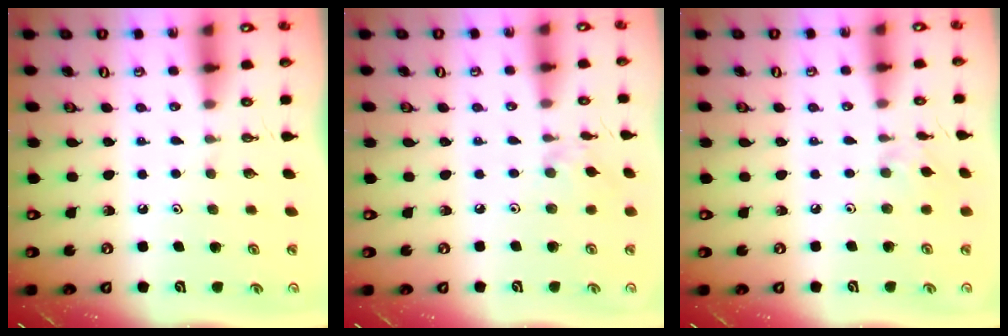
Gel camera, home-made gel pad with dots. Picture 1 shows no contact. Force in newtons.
{"total": 2.4, "press": 2.4, "slide": 0.4}
{"total": 1.8, "press": 1.7, "slide": 0.5}